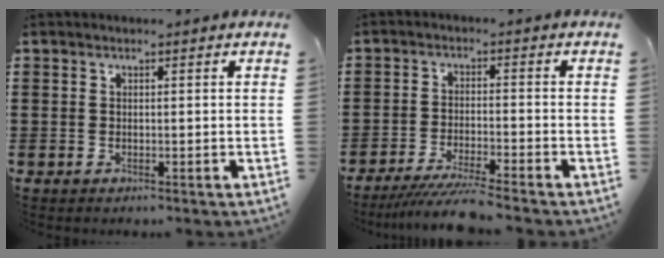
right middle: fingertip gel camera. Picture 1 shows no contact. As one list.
[{"total": 5.0, "force": [-4.5, -0.3, 2.2], "torque": [-0.049, -0.017, -0.090]}]